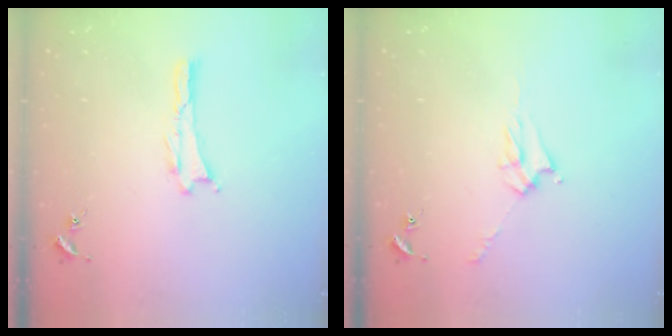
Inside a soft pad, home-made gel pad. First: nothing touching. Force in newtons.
{"total": 4.2, "press": 4.2, "slide": 0.6}